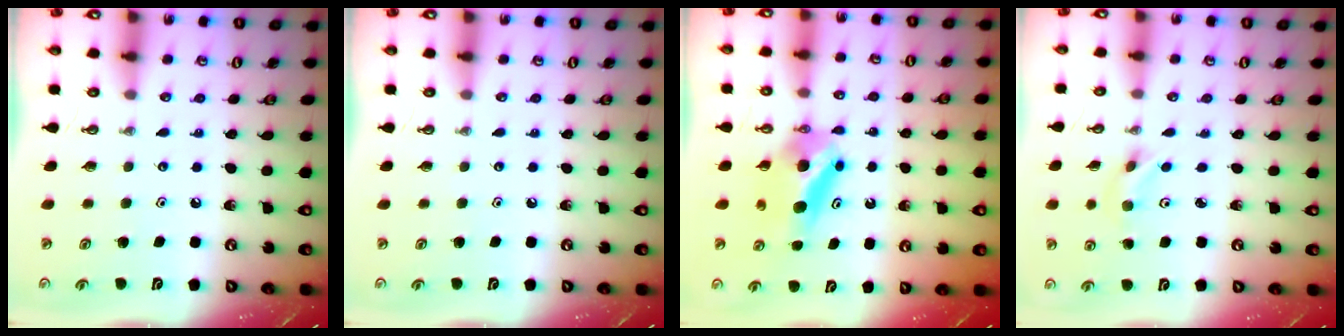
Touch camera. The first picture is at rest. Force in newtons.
{"total": 0.0}
{"total": 6.1, "press": 6.0, "slide": 0.9}
{"total": 2.9, "press": 2.7, "slide": 1.2}